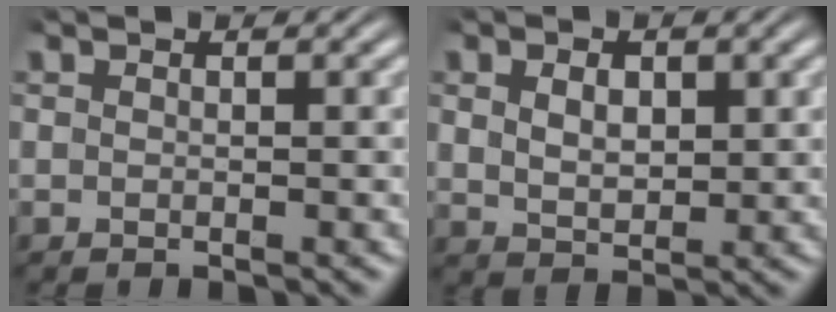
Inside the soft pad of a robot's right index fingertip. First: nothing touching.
{"total": 3.0, "force": [0.7, 1.9, 2.2], "torque": [-0.040, -0.013, 0.025]}